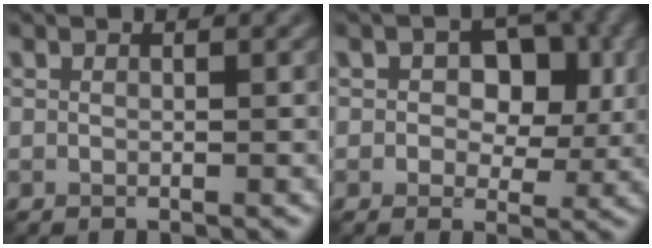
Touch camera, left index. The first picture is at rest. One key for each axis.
{"total": 5.7, "fx": 1.1, "fy": 3.8, "fz": 4.1, "tx": -0.047, "ty": -0.005, "tz": 0.009}